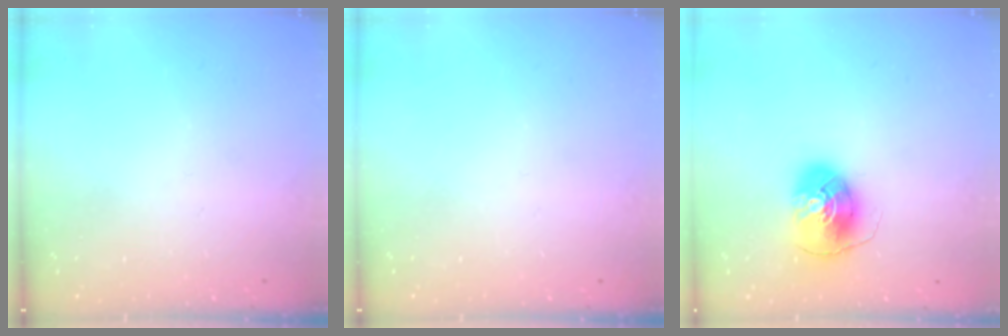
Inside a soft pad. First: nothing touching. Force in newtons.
{"total": 0.0}
{"total": 8.5, "press": 8.4, "slide": 0.7}